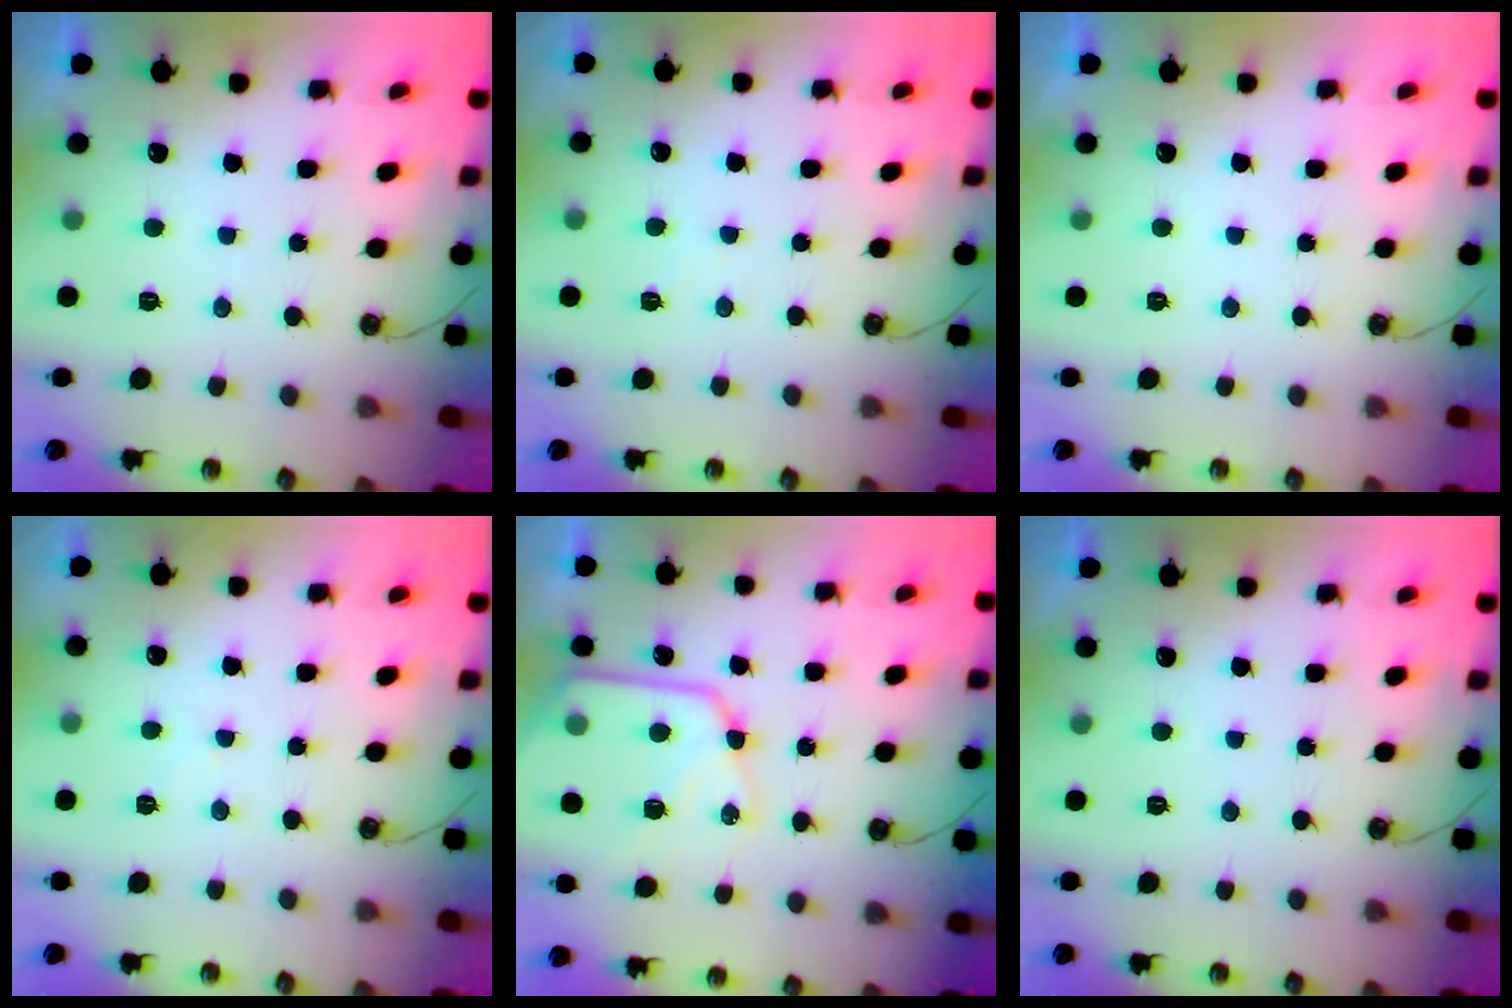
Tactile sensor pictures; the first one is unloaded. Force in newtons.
{"total": 2.5, "press": 2.4, "slide": 0.4}
{"total": 0.0}
{"total": 3.6, "press": 3.6, "slide": 0.6}
{"total": 16.1, "press": 16.0, "slide": 1.9}
{"total": 0.0}